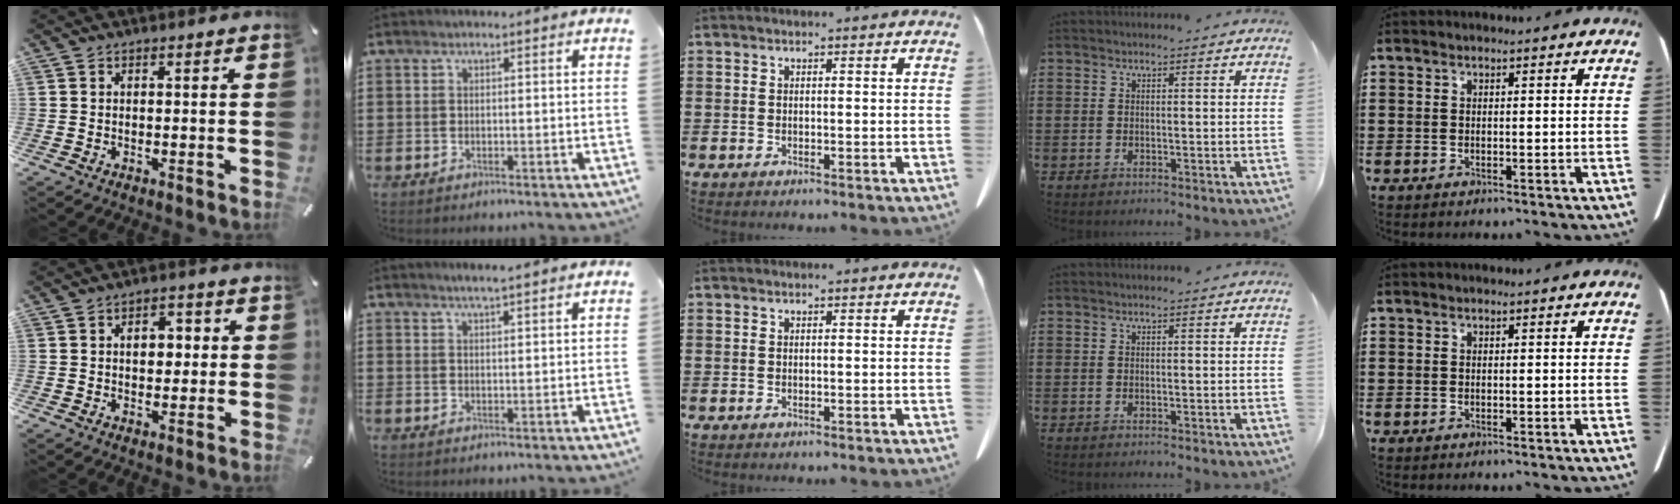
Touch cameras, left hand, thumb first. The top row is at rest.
{"thumb": {"total": 5.4, "force": [0.4, 3.8, 3.7], "torque": [-0.037, -0.004, -0.005]}, "index": {"total": 2.0, "force": [1.9, -0.2, 0.7], "torque": [-0.017, 0.000, 0.035]}}